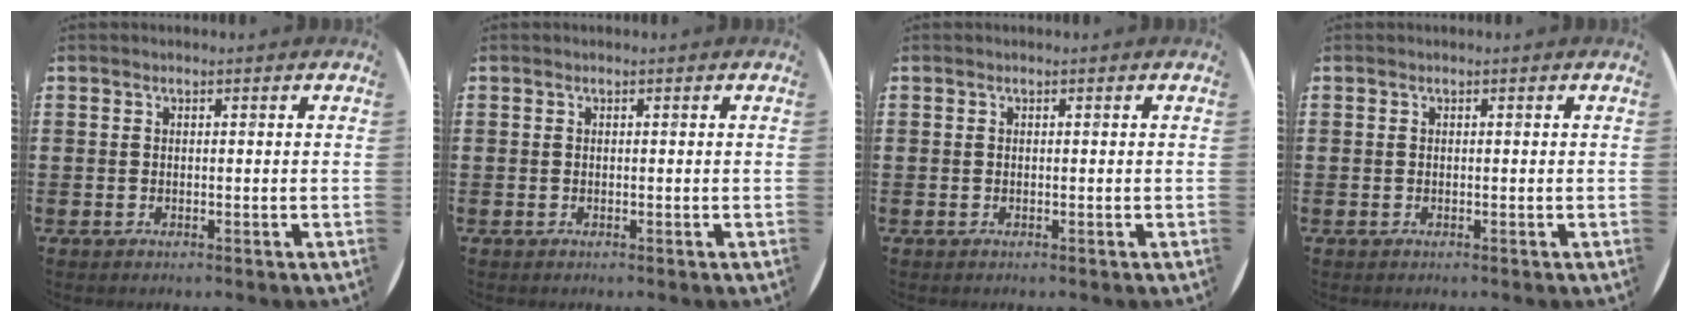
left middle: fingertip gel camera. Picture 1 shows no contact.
{"total": 0.0}
{"total": 0.0}
{"total": 0.0}